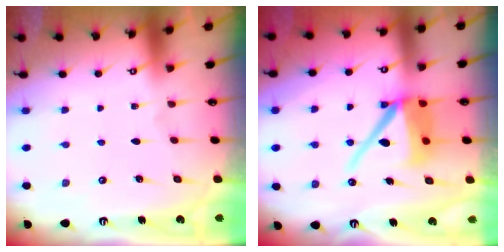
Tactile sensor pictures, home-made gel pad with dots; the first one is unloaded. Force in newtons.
{"total": 11.8, "press": 11.7, "slide": 1.5}